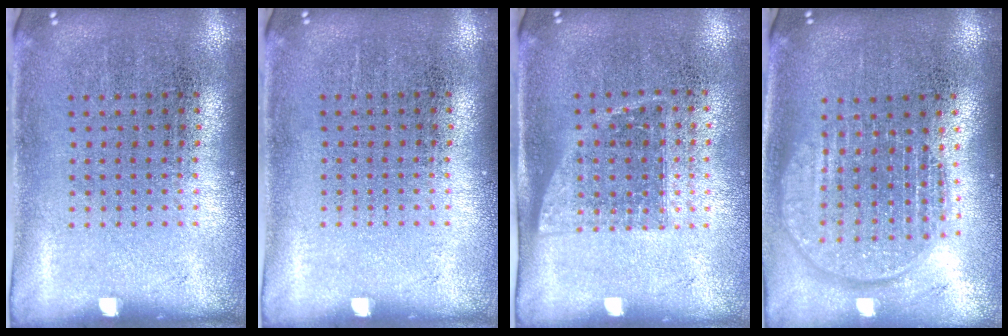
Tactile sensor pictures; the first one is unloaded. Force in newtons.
{"total": 0.0}
{"total": 1.2, "press": 0.9, "slide": 0.7}
{"total": 1.9, "press": 1.6, "slide": 1.0}